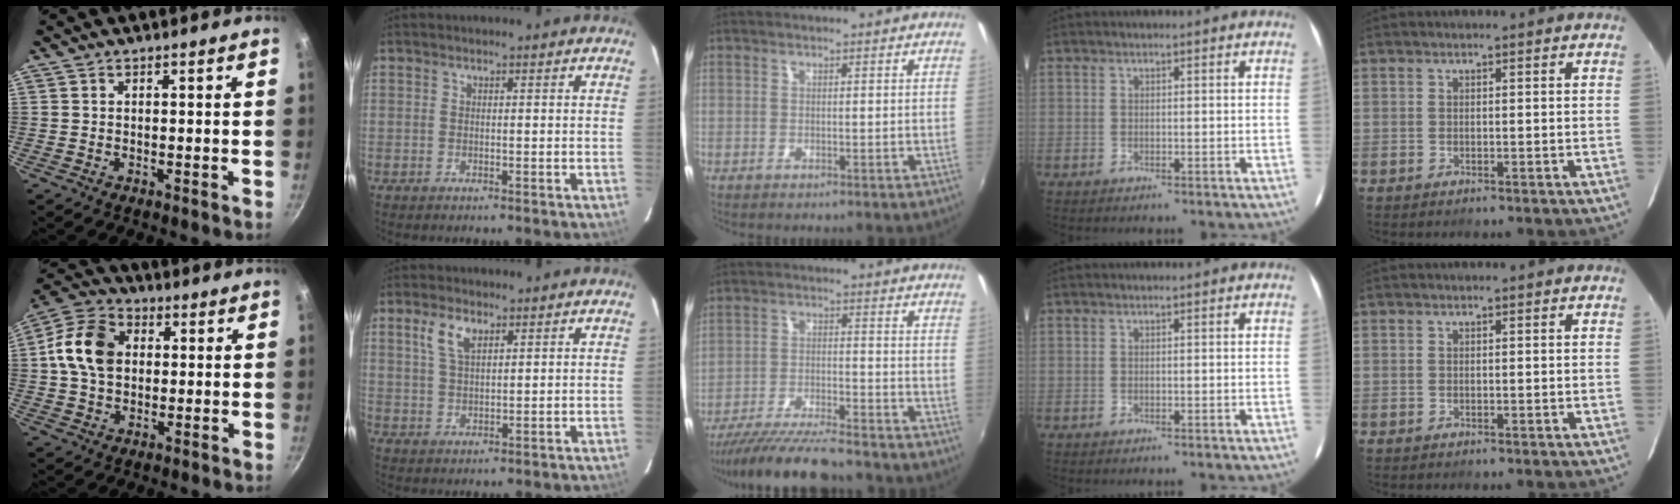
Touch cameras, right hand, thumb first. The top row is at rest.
{"thumb": {"total": 12.4, "force": [1.3, 9.2, 8.1], "torque": [-0.128, 0.016, 0.007]}, "index": {"total": 5.1, "force": [2.7, 2.4, 3.6], "torque": [-0.073, 0.009, 0.054]}, "middle": {"total": 13.8, "force": [-12.2, 1.4, 6.1], "torque": [-0.135, -0.026, -0.206]}}